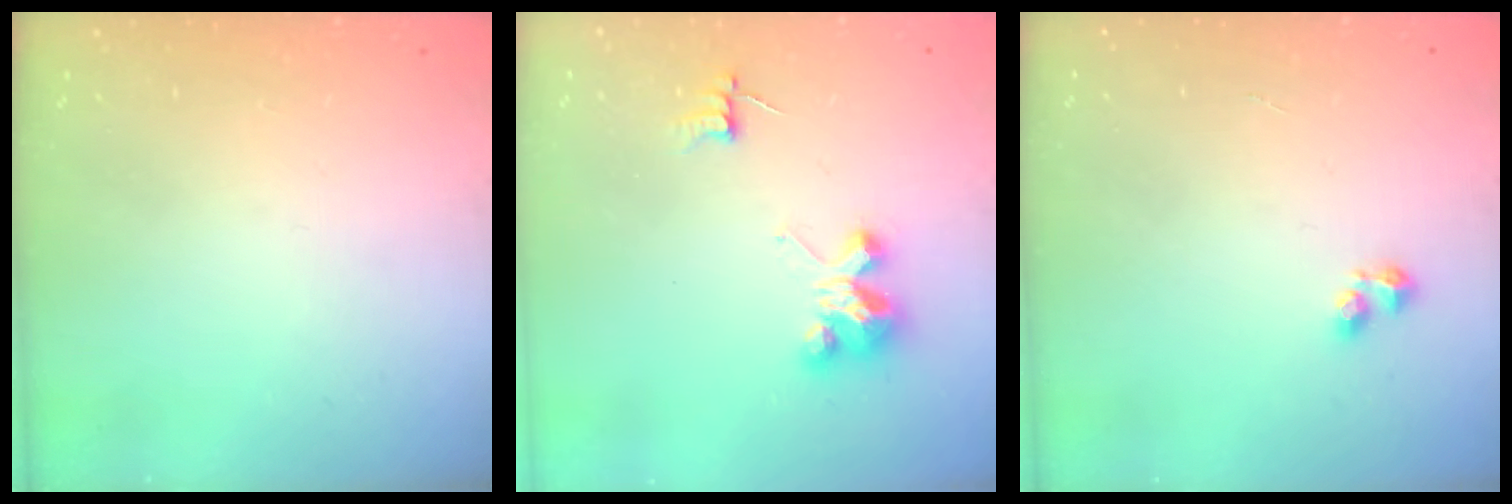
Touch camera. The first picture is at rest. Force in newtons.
{"total": 4.6, "press": 4.6, "slide": 0.3}
{"total": 2.2, "press": 2.1, "slide": 0.6}